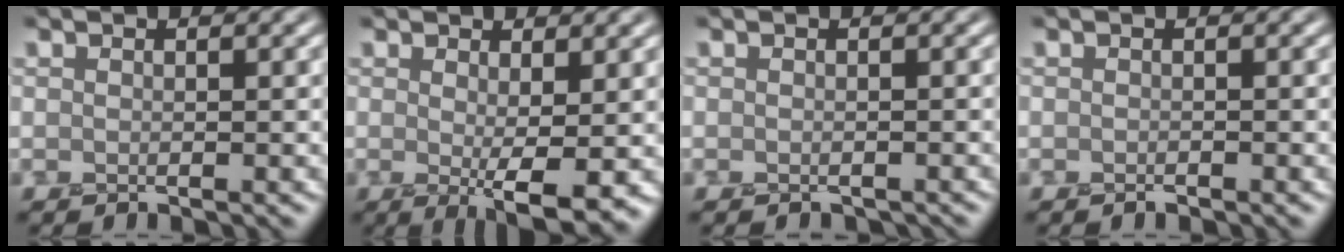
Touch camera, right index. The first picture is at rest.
{"total": 3.9, "force": [0.0, 0.8, 3.8], "torque": [-0.055, -0.013, 0.003]}
{"total": 0.9, "force": [-0.8, 0.3, 0.3], "torque": [-0.006, -0.011, -0.012]}
{"total": 0.7, "force": [-0.7, 0.3, 0.1], "torque": [-0.005, 0.000, -0.012]}